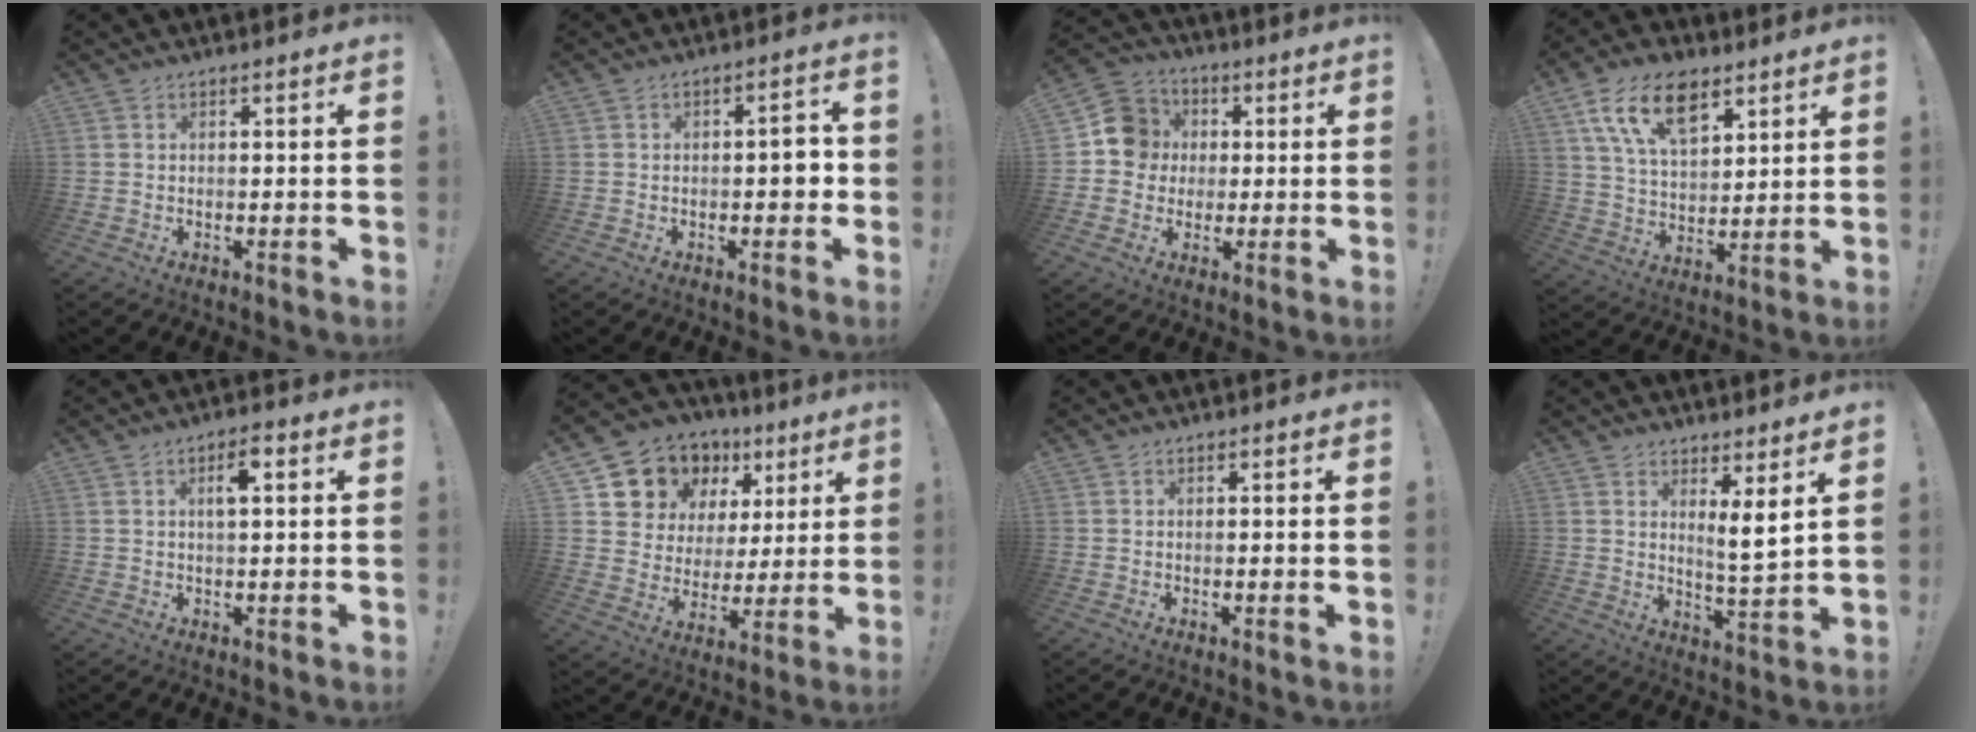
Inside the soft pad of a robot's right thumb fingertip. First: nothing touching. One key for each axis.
{"total": 4.3, "fx": -1.1, "fy": 2.1, "fz": 3.6, "tx": -0.052, "ty": 0.010, "tz": -0.023}
{"total": 11.5, "fx": 0.9, "fy": 10.9, "fz": 3.6, "tx": -0.036, "ty": 0.018, "tz": 0.024}
{"total": 15.6, "fx": 8.5, "fy": 8.6, "fz": 9.9, "tx": -0.174, "ty": -0.033, "tz": 0.159}
{"total": 4.1, "fx": 1.1, "fy": 1.3, "fz": 3.7, "tx": -0.052, "ty": 0.000, "tz": 0.011}
{"total": 12.1, "fx": 7.7, "fy": 9.0, "fz": 2.4, "tx": -0.048, "ty": -0.060, "tz": 0.158}
{"total": 1.2, "fx": -0.2, "fy": -0.2, "fz": 1.2, "tx": -0.019, "ty": -0.002, "tz": -0.006}
{"total": 6.0, "fx": 3.5, "fy": 0.1, "fz": 4.9, "tx": -0.069, "ty": -0.035, "tz": 0.053}